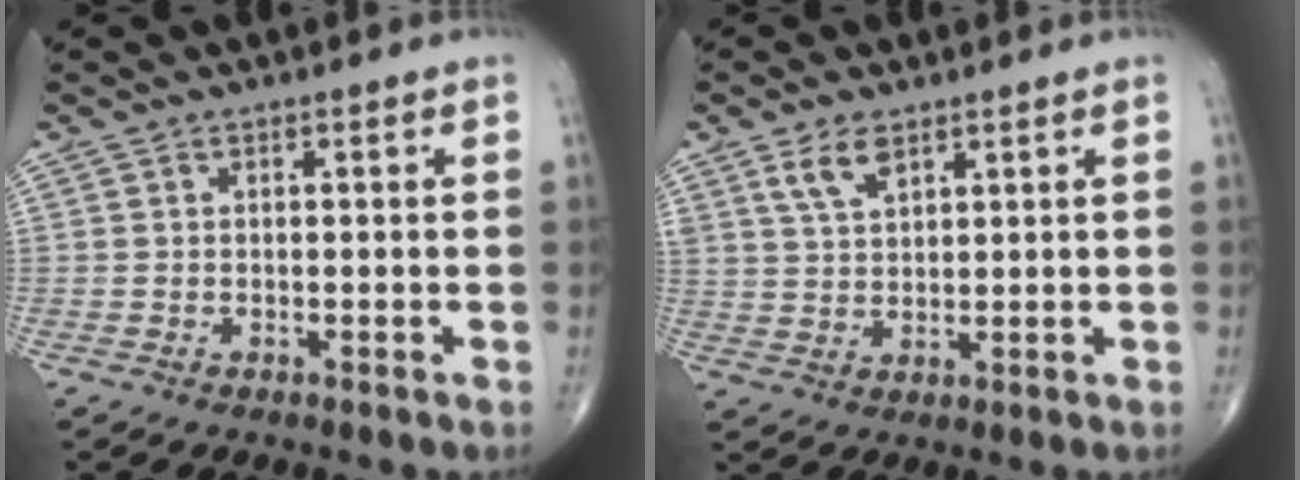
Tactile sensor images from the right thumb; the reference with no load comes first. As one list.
[{"total": 5.1, "force": [3.1, 2.5, 3.2], "torque": [-0.055, -0.014, 0.064]}]